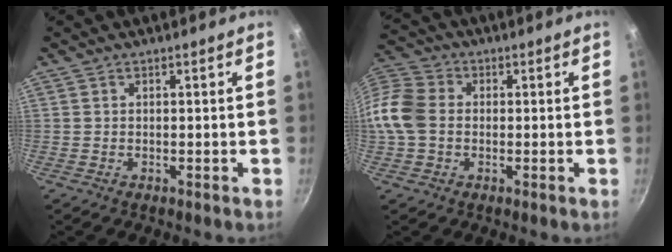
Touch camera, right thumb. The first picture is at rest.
{"total": 13.1, "force": [-0.5, 10.3, 8.1], "torque": [-0.168, 0.026, -0.028]}